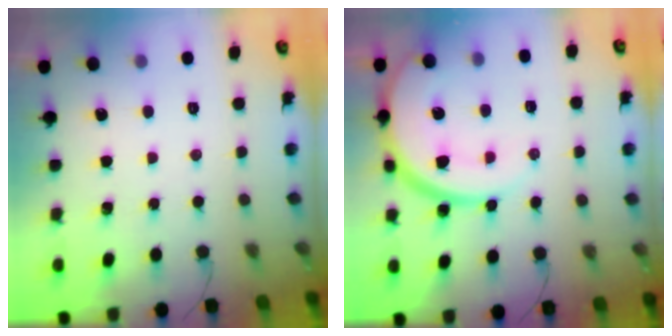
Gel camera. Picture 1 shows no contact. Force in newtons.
{"total": 13.8, "press": 13.8, "slide": 1.2}